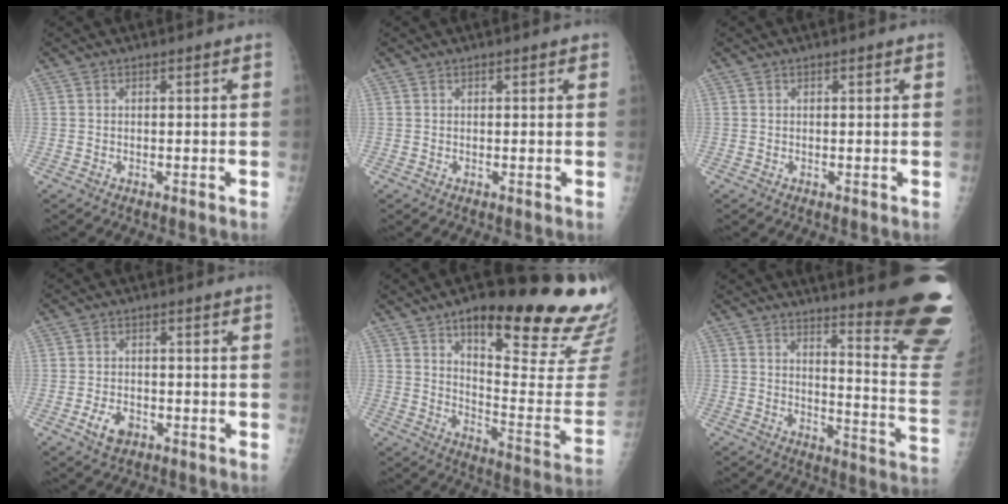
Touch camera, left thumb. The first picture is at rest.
{"total": 1.0, "force": [0.5, 0.5, 0.7], "torque": [-0.001, 0.001, 0.003]}
{"total": 0.5, "force": [0.3, 0.2, 0.4], "torque": [-0.001, 0.001, 0.002]}
{"total": 4.4, "force": [-2.1, 2.8, 2.6], "torque": [-0.042, 0.009, -0.034]}
{"total": 27.8, "force": [18.1, 7.1, 19.9], "torque": [-0.228, -0.089, 0.254]}
{"total": 22.9, "force": [18.1, 2.3, 13.9], "torque": [-0.157, -0.167, 0.217]}